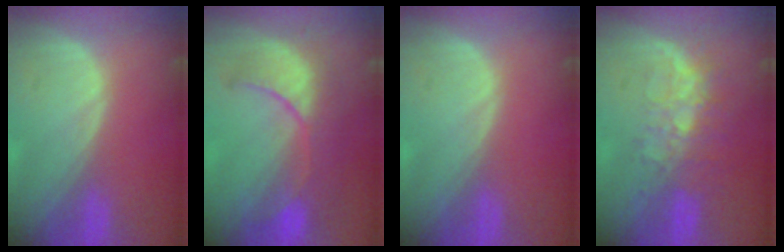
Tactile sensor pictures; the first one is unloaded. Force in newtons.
{"total": 9.7, "press": 9.2, "slide": 3.1}
{"total": 0.0}
{"total": 8.2, "press": 6.7, "slide": 4.6}